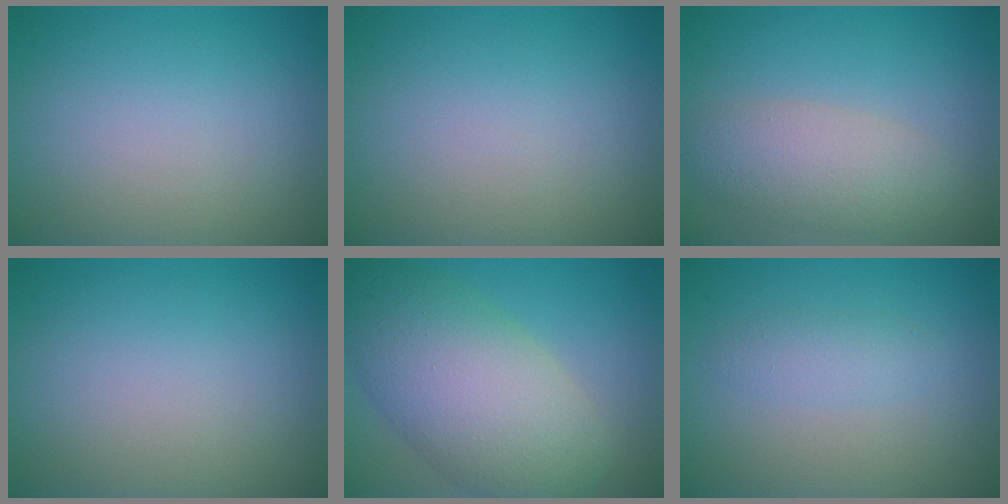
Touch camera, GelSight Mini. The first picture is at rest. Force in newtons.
{"total": 0.0}
{"total": 4.2, "press": 4.2, "slide": 0.3}
{"total": 0.0}
{"total": 10.4, "press": 10.4, "slide": 0.6}
{"total": 1.6, "press": 1.6, "slide": 0.1}